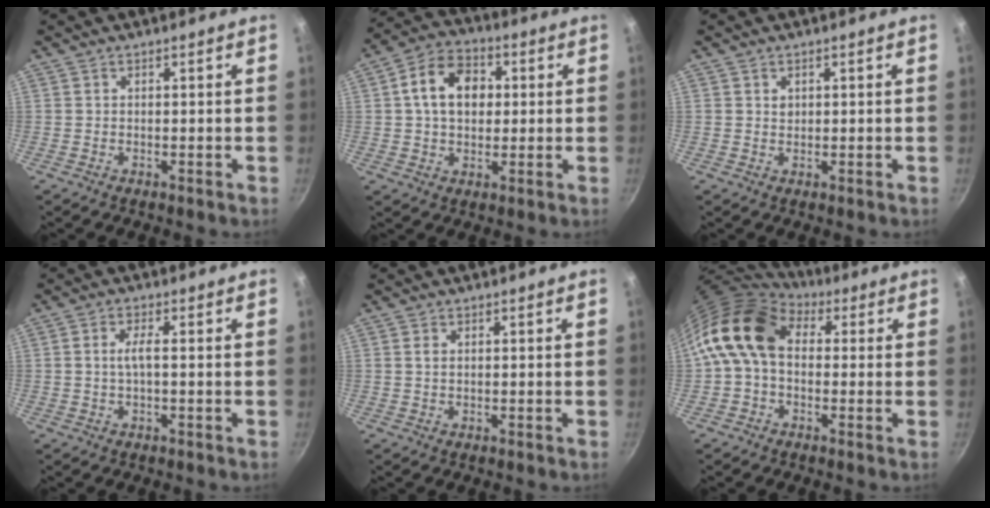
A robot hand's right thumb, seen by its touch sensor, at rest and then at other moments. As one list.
[{"total": 11.5, "force": [1.8, 8.4, 7.7], "torque": [-0.103, 0.017, 0.016]}, {"total": 1.1, "force": [0.5, 0.9, 0.4], "torque": [-0.004, -0.001, 0.008]}, {"total": 2.8, "force": [0.0, 0.8, 2.7], "torque": [-0.059, 0.009, -0.001]}, {"total": 1.3, "force": [0.4, 0.8, 0.9], "torque": [-0.016, 0.002, 0.005]}, {"total": 12.5, "force": [1.8, 8.9, 8.5], "torque": [-0.139, 0.018, 0.011]}]